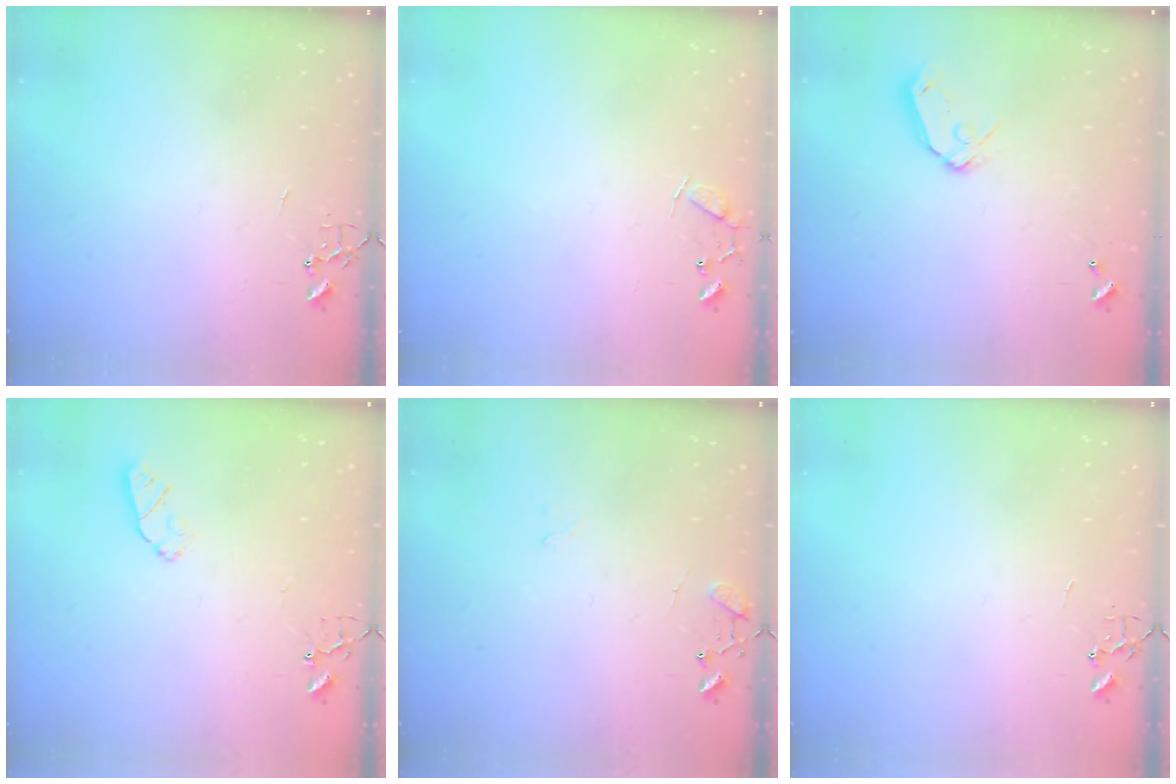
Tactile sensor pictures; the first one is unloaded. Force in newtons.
{"total": 7.7, "press": 7.6, "slide": 0.5}
{"total": 8.0, "press": 8.0, "slide": 1.0}
{"total": 4.9, "press": 4.8, "slide": 0.6}
{"total": 9.3, "press": 9.3, "slide": 0.7}
{"total": 0.0}